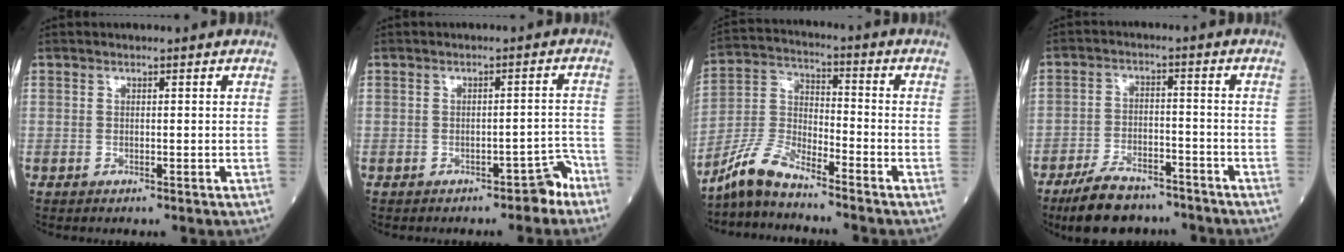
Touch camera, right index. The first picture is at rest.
{"total": 3.4, "force": [-2.6, 1.2, 1.8], "torque": [-0.014, 0.017, -0.033]}
{"total": 8.1, "force": [-7.2, 1.4, 3.4], "torque": [-0.084, 0.004, -0.144]}
{"total": 10.7, "force": [-8.9, 3.9, 4.6], "torque": [-0.084, -0.004, -0.147]}